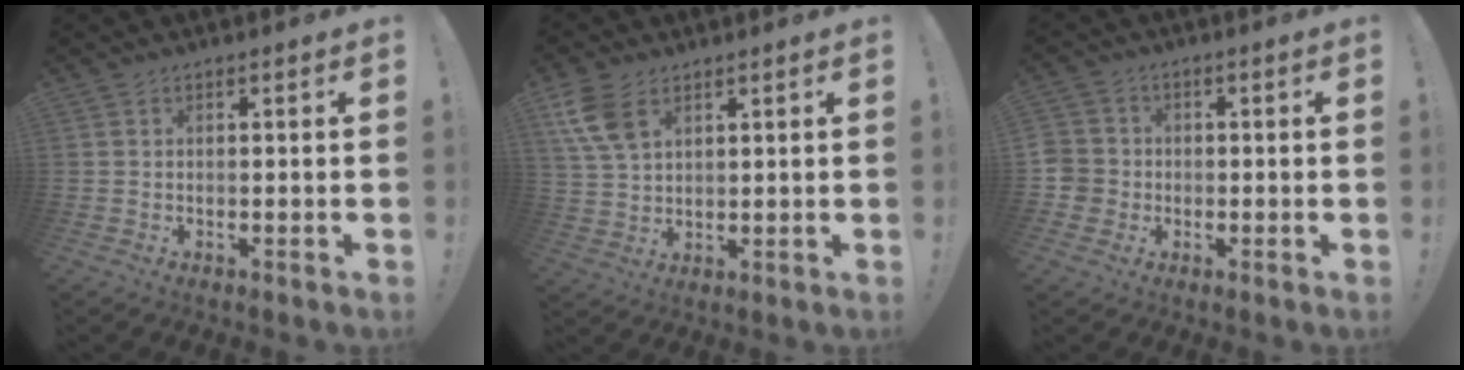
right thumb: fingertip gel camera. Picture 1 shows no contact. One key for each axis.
{"total": 9.2, "fx": 4.8, "fy": 5.6, "fz": 5.6, "tx": -0.106, "ty": -0.010, "tz": 0.095}
{"total": 5.6, "fx": -1.0, "fy": 5.3, "fz": 1.4, "tx": -0.027, "ty": 0.011, "tz": -0.021}